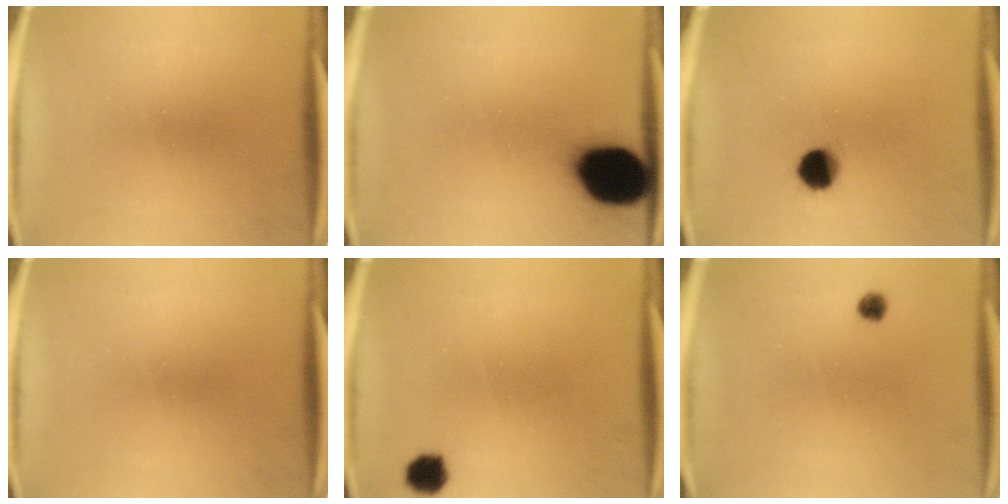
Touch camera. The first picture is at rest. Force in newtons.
{"total": 17.7}
{"total": 6.6}
{"total": 0.0}
{"total": 3.9}
{"total": 1.8}